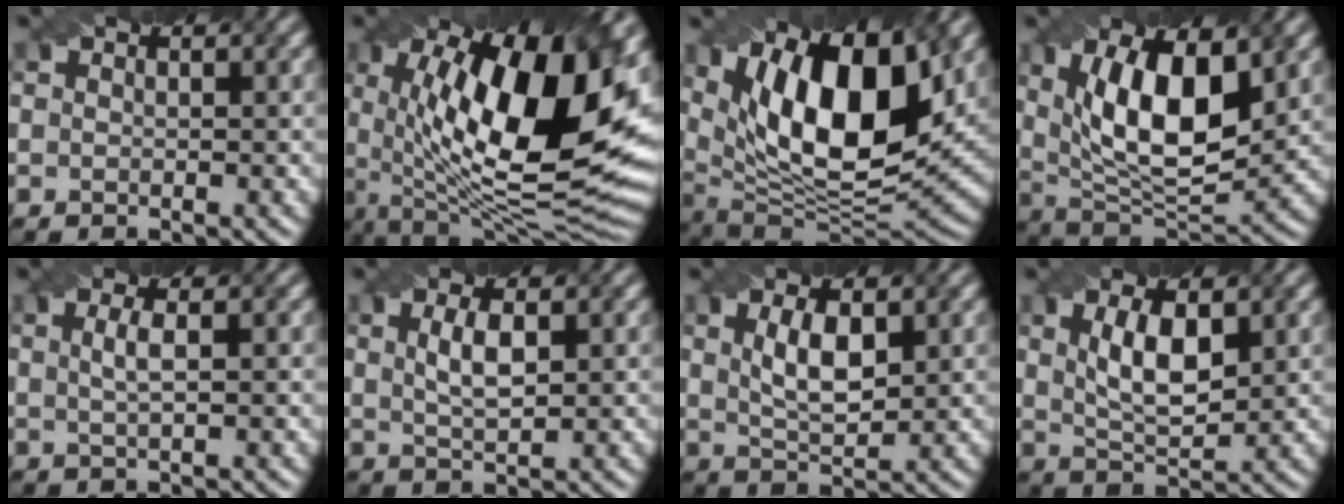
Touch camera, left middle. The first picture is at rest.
{"total": 18.0, "force": [3.1, 6.9, 16.3], "torque": [-0.243, 0.009, 0.047]}
{"total": 14.7, "force": [4.7, 6.3, 12.4], "torque": [-0.199, 0.001, 0.077]}
{"total": 11.0, "force": [2.6, 4.6, 9.6], "torque": [-0.156, -0.005, 0.042]}
{"total": 1.7, "force": [0.1, 0.4, 1.7], "torque": [-0.029, 0.003, 0.002]}
{"total": 2.7, "force": [0.5, 0.8, 2.5], "torque": [-0.049, 0.002, 0.013]}
{"total": 3.8, "force": [0.9, 1.5, 3.3], "torque": [-0.068, 0.000, 0.020]}
{"total": 4.6, "force": [1.1, 1.9, 4.1], "torque": [-0.085, -0.002, 0.025]}